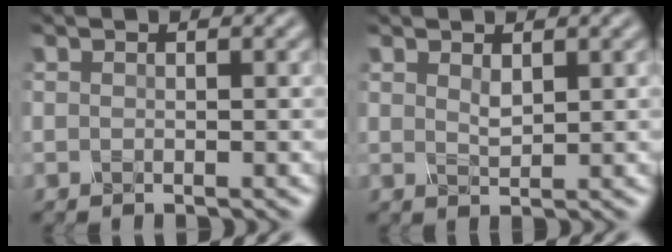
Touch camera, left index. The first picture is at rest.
{"total": 1.0, "force": [0.5, 0.5, 0.7], "torque": [-0.018, -0.002, 0.013]}